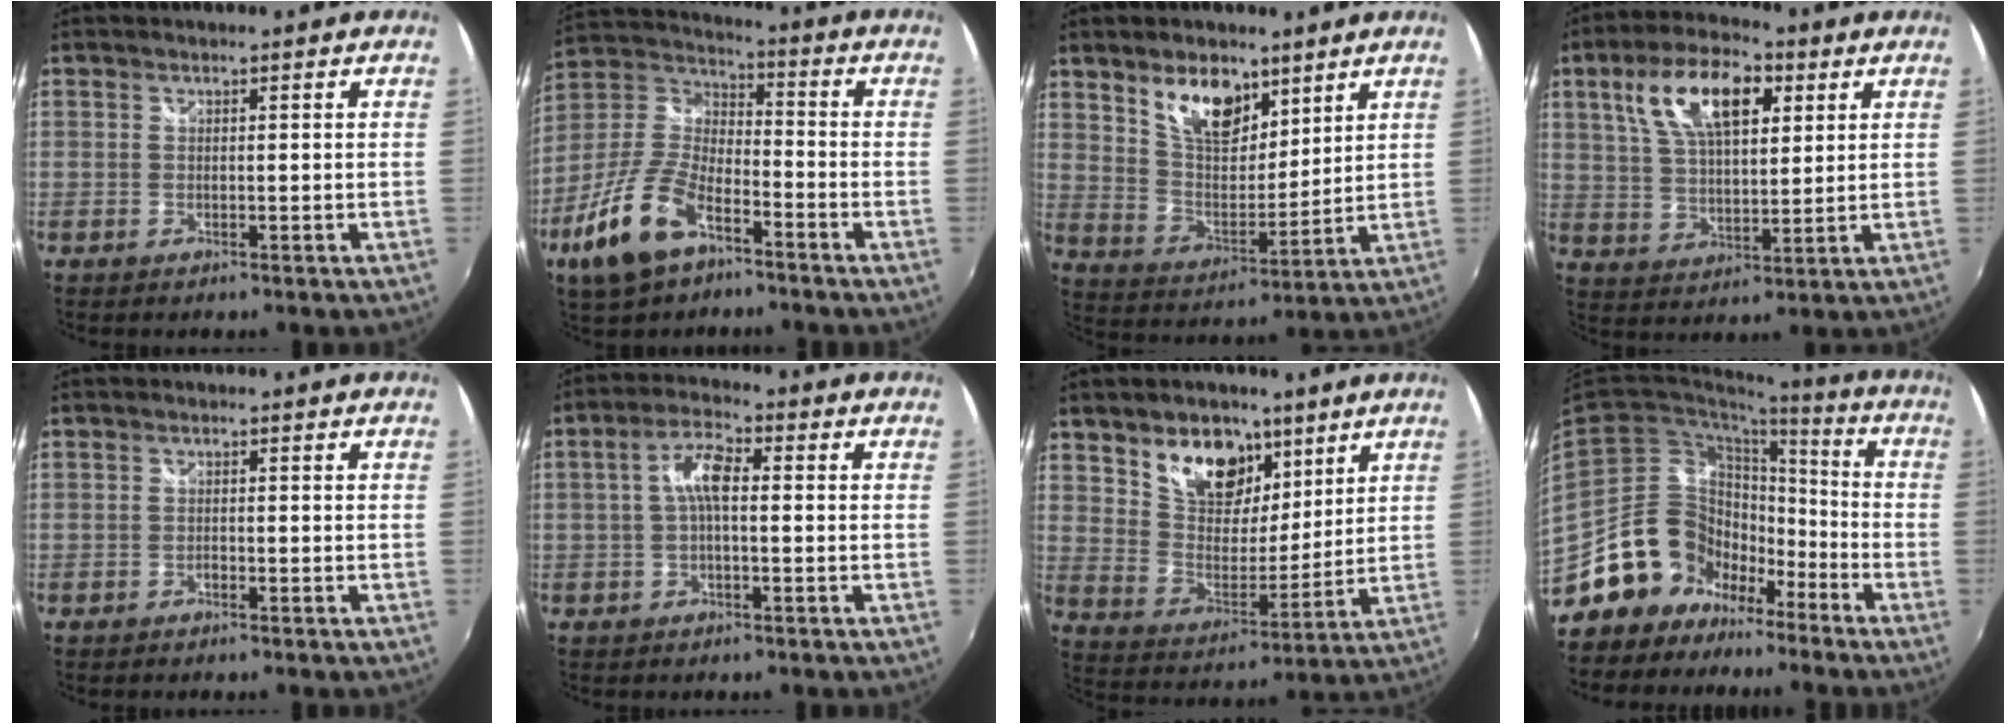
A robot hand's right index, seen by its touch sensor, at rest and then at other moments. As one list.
[{"total": 16.0, "force": [-8.8, 7.5, 11.1], "torque": [-0.247, -0.012, -0.168]}, {"total": 11.7, "force": [7.3, 6.1, 6.8], "torque": [-0.113, 0.004, 0.139]}, {"total": 14.2, "force": [5.9, 6.5, 11.2], "torque": [-0.205, 0.028, 0.108]}, {"total": 0.6, "force": [-0.5, 0.3, 0.1], "torque": [-0.002, -0.001, -0.010]}, {"total": 5.5, "force": [-0.1, 1.9, 5.2], "torque": [-0.104, 0.017, -0.003]}, {"total": 13.9, "force": [8.3, 8.6, 7.1], "torque": [-0.124, 0.009, 0.154]}, {"total": 17.8, "force": [-11.0, 12.5, 6.3], "torque": [-0.138, 0.047, -0.174]}]